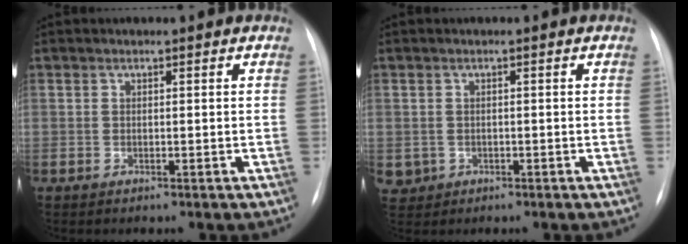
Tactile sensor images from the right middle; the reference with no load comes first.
{"total": 2.4, "force": [-0.6, 2.3, 0.4], "torque": [-0.005, 0.004, -0.002]}